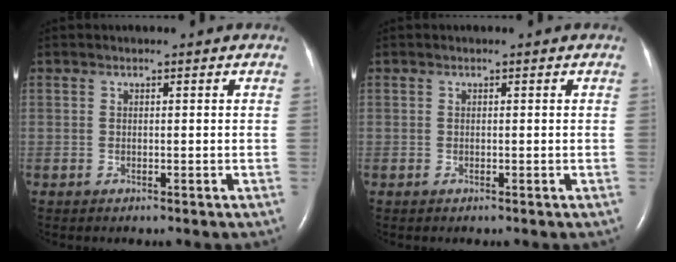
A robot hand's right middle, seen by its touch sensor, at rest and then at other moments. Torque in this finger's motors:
{"motor_torque": [0.06, -0.08, 0.01, 0.00]}